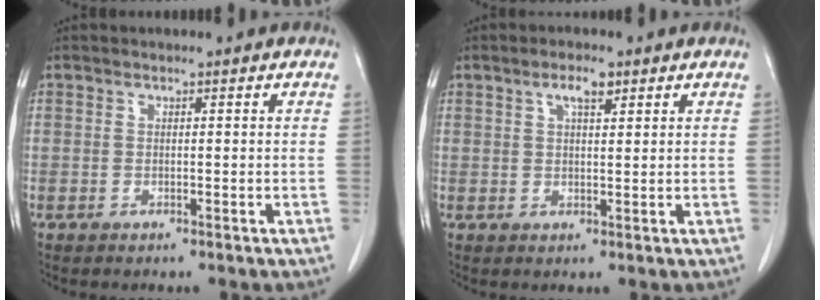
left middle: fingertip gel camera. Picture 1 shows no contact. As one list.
[{"total": 3.0, "force": [1.7, 0.7, 2.3], "torque": [-0.046, 0.004, 0.030]}]